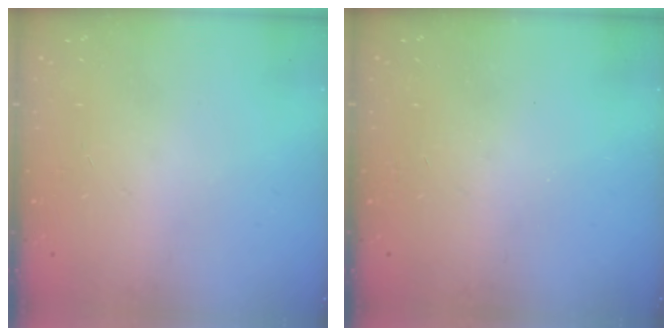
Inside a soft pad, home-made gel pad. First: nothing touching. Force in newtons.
{"total": 0.0}